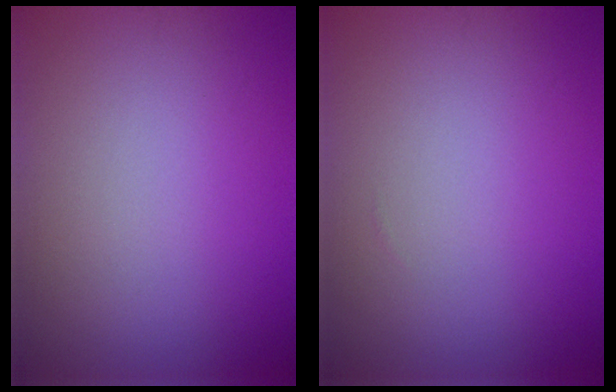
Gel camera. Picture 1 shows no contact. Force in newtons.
{"total": 0.0}